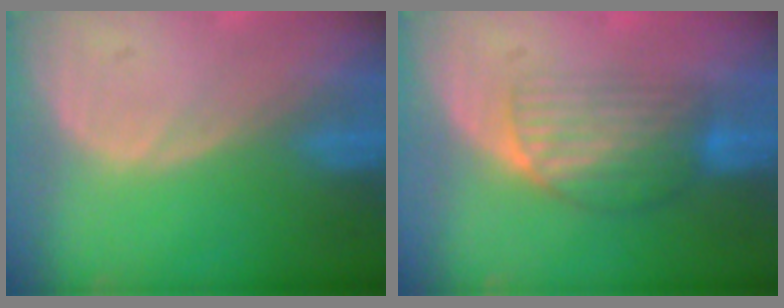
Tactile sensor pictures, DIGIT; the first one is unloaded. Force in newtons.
{"total": 6.8, "press": 6.0, "slide": 3.2}